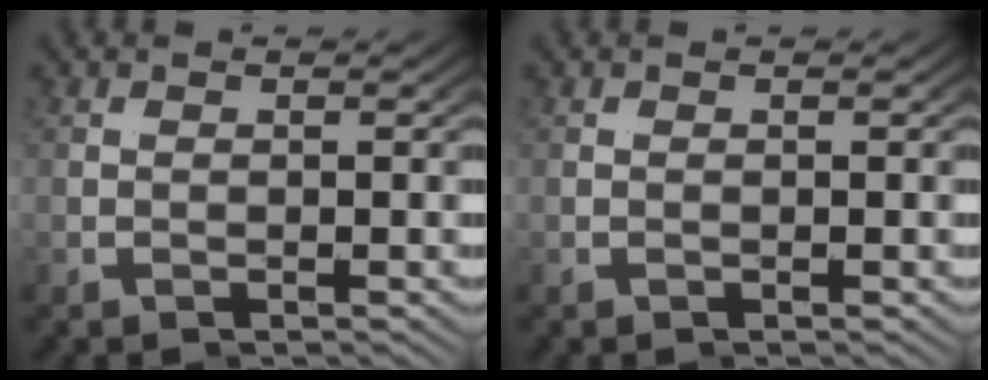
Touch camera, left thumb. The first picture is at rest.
{"total": 0.0}